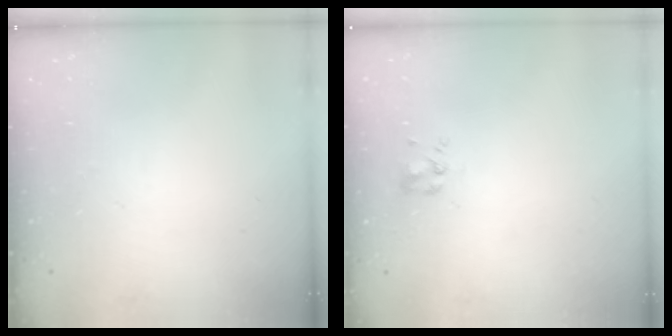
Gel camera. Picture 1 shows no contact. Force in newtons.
{"total": 1.9, "press": 1.8, "slide": 0.8}